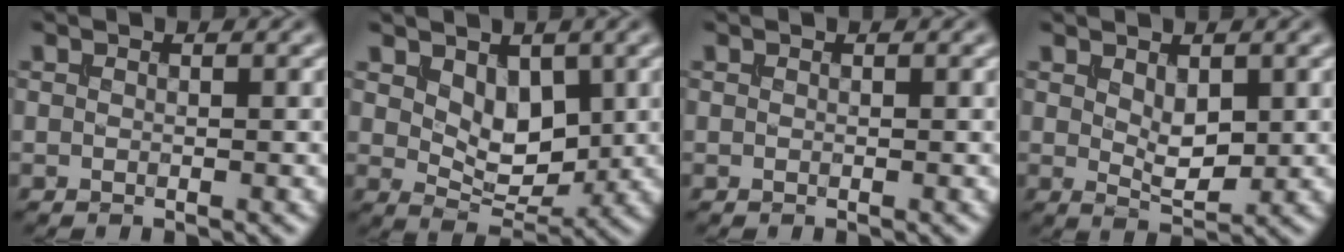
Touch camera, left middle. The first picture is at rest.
{"total": 4.0, "force": [1.3, 2.5, 2.8], "torque": [-0.050, -0.013, 0.024]}
{"total": 0.0}
{"total": 2.7, "force": [0.7, 1.4, 2.2], "torque": [-0.039, -0.006, 0.019]}